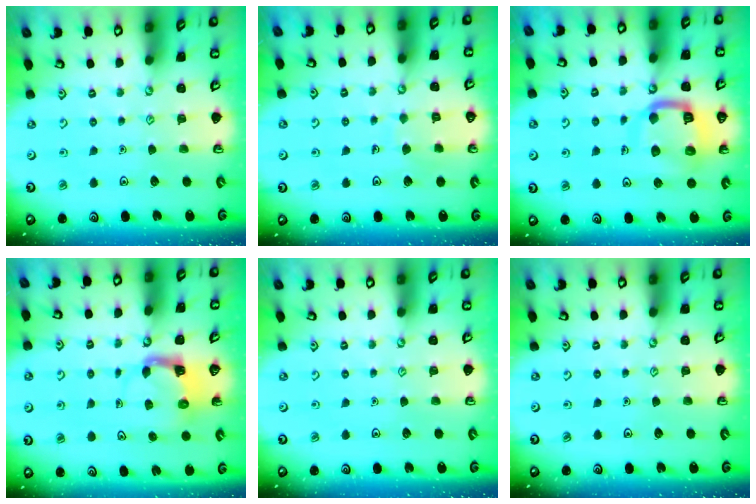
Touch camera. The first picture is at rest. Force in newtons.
{"total": 4.6, "press": 4.6, "slide": 0.4}
{"total": 12.8, "press": 12.7, "slide": 1.3}
{"total": 3.9, "press": 3.9, "slide": 0.7}
{"total": 0.0}
{"total": 0.0}